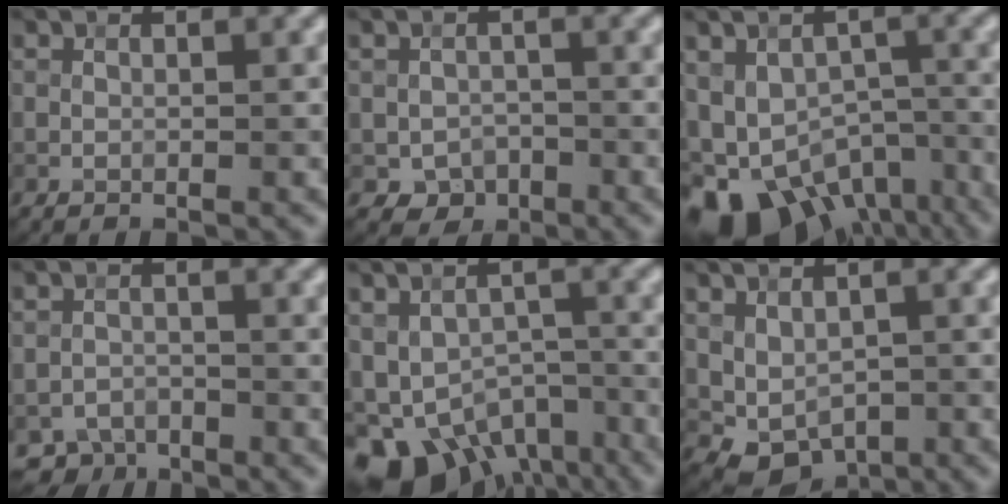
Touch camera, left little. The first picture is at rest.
{"total": 2.8, "force": [-1.2, 2.2, 1.2], "torque": [-0.019, -0.004, -0.021]}
{"total": 13.7, "force": [-8.7, 8.0, 6.9], "torque": [-0.114, -0.035, -0.108]}
{"total": 2.7, "force": [-2.3, 1.5, 0.4], "torque": [0.001, 0.000, -0.043]}
{"total": 11.9, "force": [-8.2, 6.5, 5.6], "torque": [-0.094, -0.020, -0.109]}
{"total": 3.8, "force": [-0.2, 2.8, 2.5], "torque": [-0.044, -0.012, 0.007]}